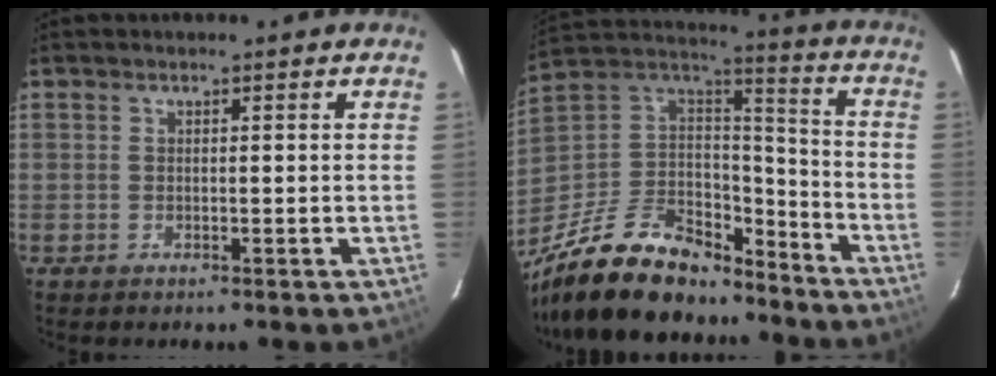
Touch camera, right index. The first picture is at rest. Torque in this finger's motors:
{"motor_torque": [-0.33, -1.21, -0.19, -0.21]}